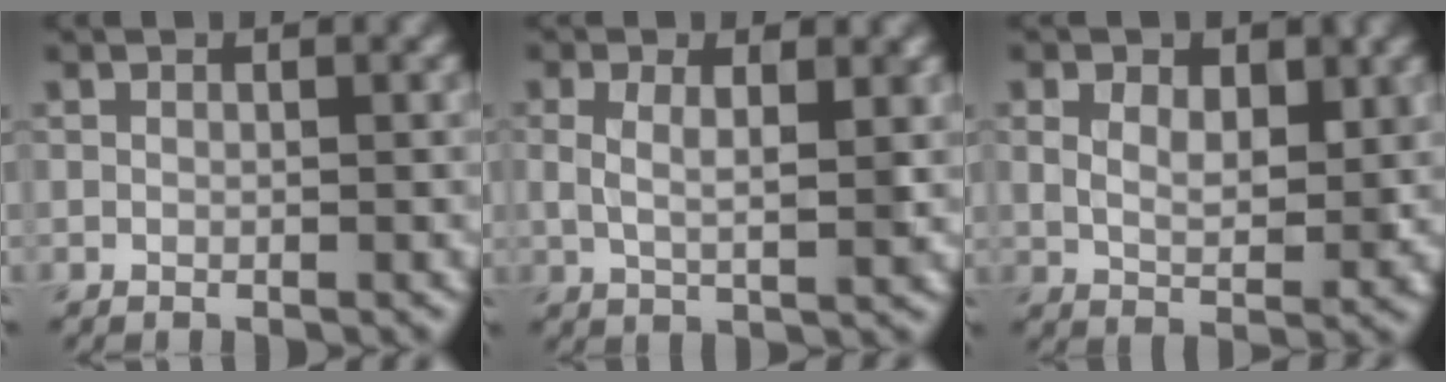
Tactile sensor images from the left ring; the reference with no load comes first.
{"total": 2.9, "force": [0.9, 1.0, 2.6], "torque": [-0.050, -0.002, 0.018]}
{"total": 3.7, "force": [1.5, 2.3, 2.5], "torque": [-0.039, -0.003, 0.022]}